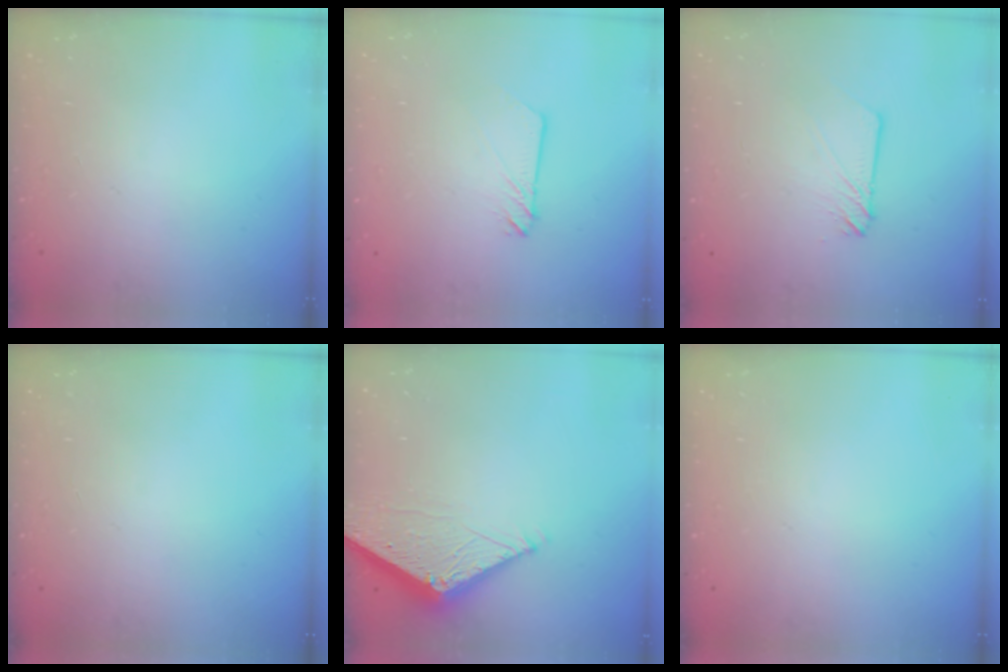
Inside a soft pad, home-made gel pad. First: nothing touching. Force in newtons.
{"total": 2.4, "press": 2.4, "slide": 0.2}
{"total": 4.1, "press": 4.1, "slide": 0.4}
{"total": 0.0}
{"total": 6.6, "press": 6.6, "slide": 0.1}
{"total": 0.0}